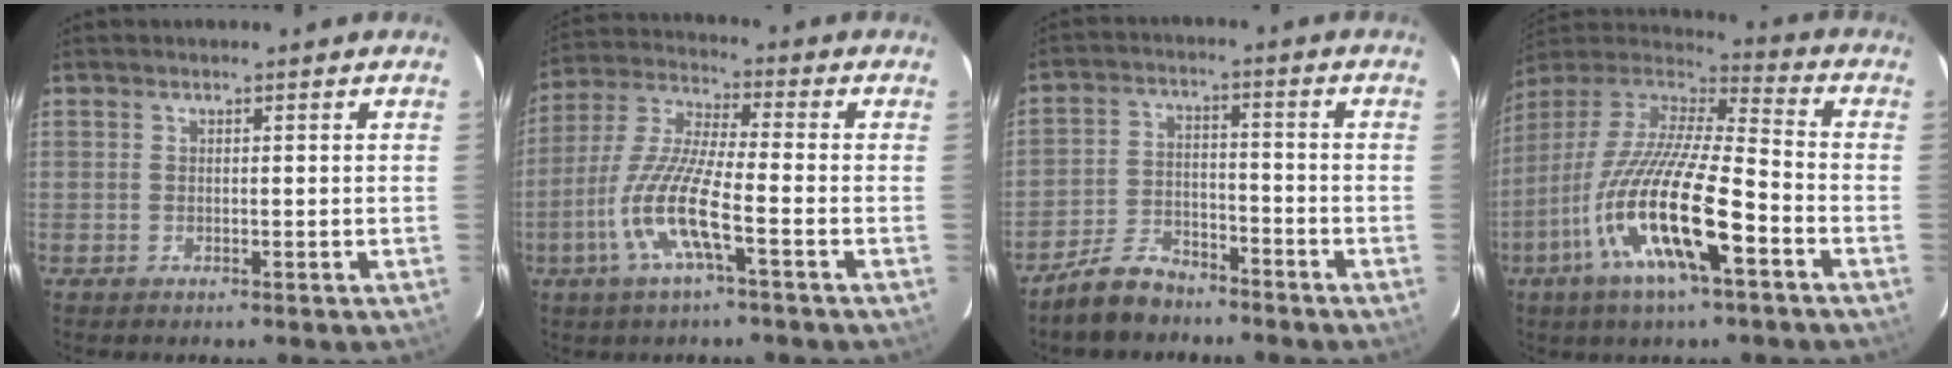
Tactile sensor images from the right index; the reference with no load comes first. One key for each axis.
{"total": 12.4, "fx": -4.9, "fy": 1.5, "fz": 11.3, "tx": -0.240, "ty": -0.006, "tz": -0.100}
{"total": 7.7, "fx": -6.3, "fy": 3.7, "fz": 2.6, "tx": -0.073, "ty": 0.016, "tz": -0.107}
{"total": 21.2, "fx": -9.2, "fy": 4.5, "fz": 18.6, "tx": -0.351, "ty": -0.041, "tz": -0.180}